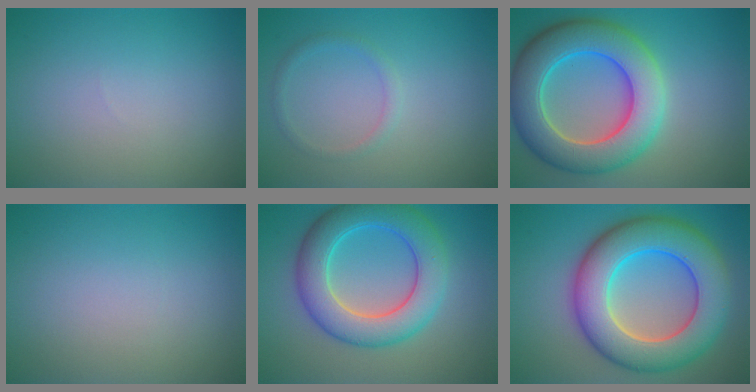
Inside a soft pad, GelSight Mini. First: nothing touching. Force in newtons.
{"total": 1.2, "press": 1.2, "slide": 0.2}
{"total": 10.1, "press": 10.1, "slide": 0.7}
{"total": 0.0}
{"total": 7.6, "press": 7.6, "slide": 0.0}
{"total": 11.2, "press": 11.2, "slide": 0.3}